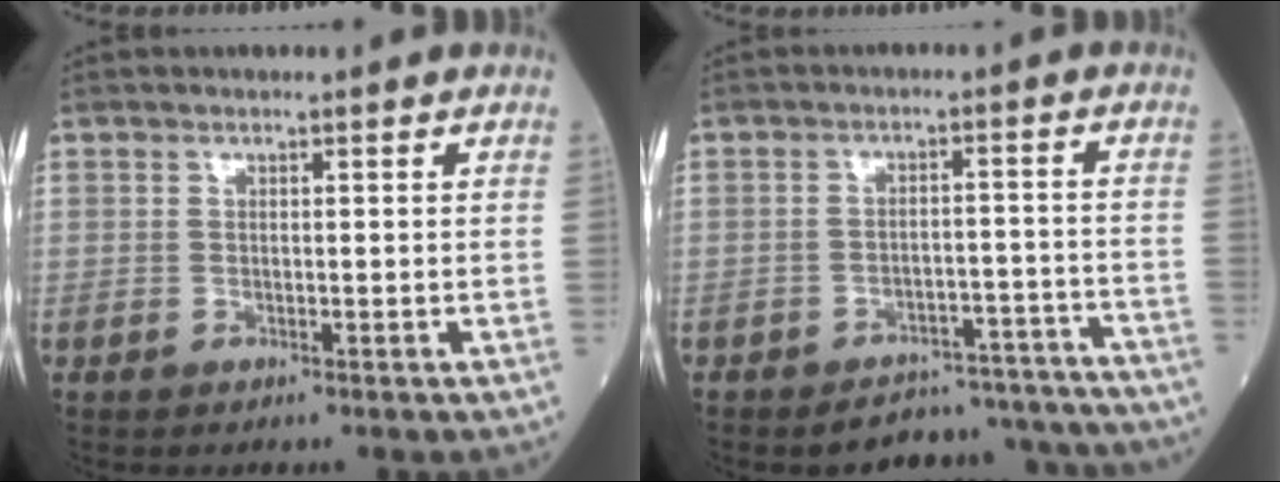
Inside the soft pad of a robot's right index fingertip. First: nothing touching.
{"total": 12.0, "force": [-11.5, 3.0, 0.6], "torque": [0.025, 0.035, -0.137]}